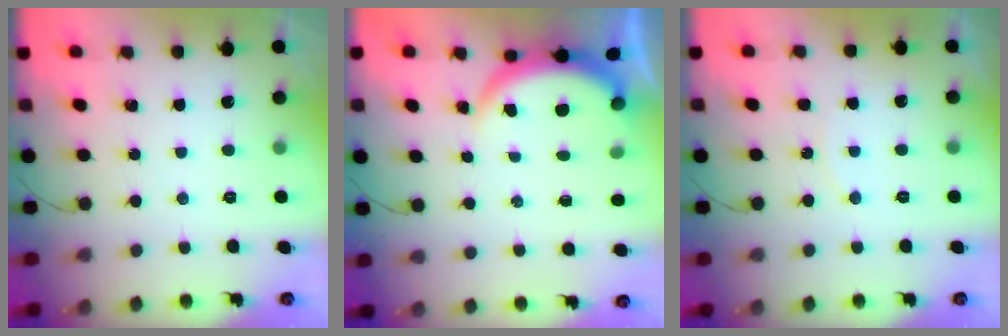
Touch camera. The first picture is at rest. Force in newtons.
{"total": 3.7, "press": 3.7, "slide": 0.1}
{"total": 5.6, "press": 5.6, "slide": 0.5}